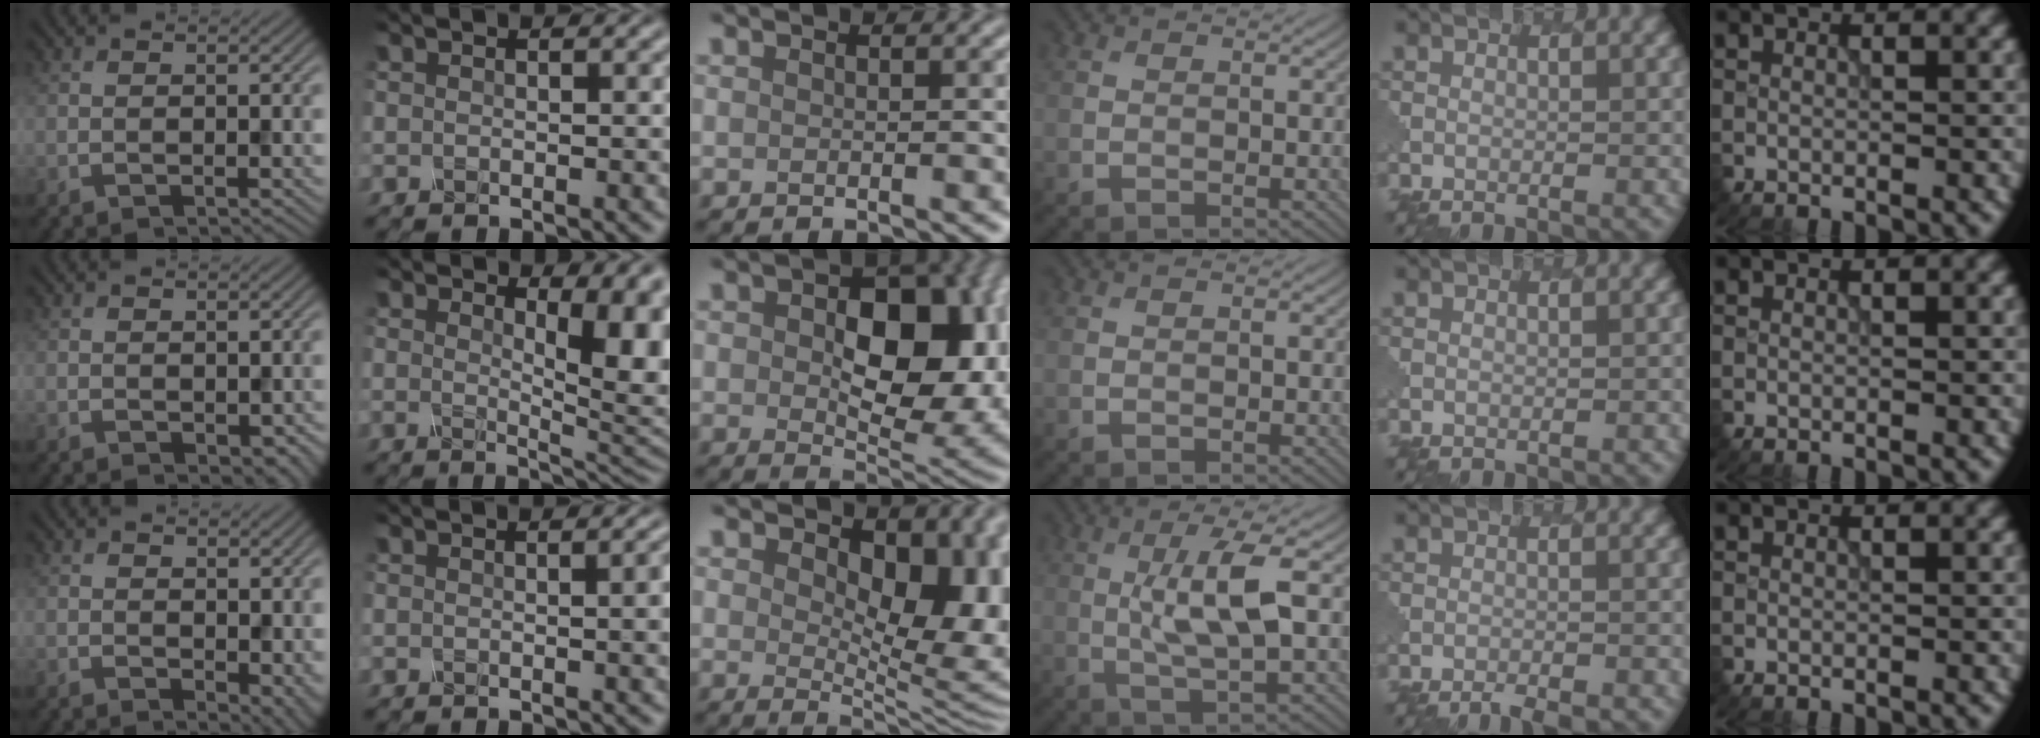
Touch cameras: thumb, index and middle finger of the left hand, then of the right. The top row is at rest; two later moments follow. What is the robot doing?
{"motion": "unscrew", "object": "spray bottle"}